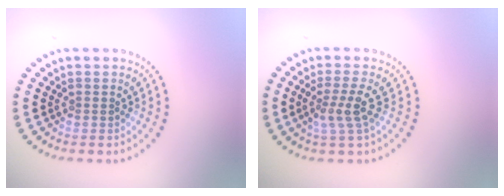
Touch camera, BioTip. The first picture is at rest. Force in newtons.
{"total": 2.5, "press": 1.9, "slide": 1.7}